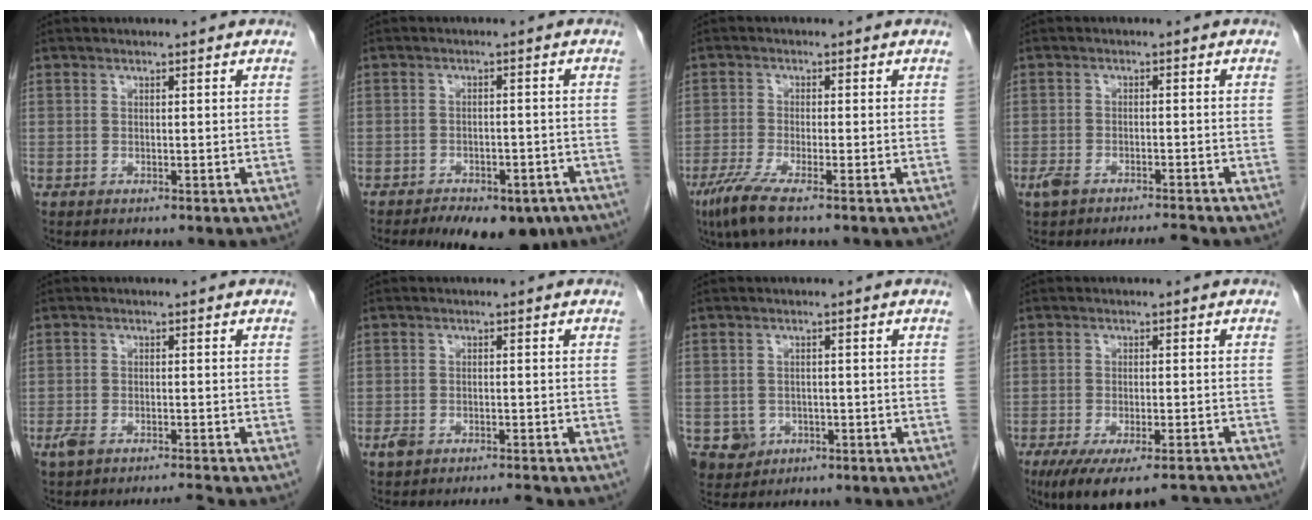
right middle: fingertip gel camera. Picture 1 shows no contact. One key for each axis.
{"total": 11.5, "fx": -8.2, "fy": 5.5, "fz": 5.9, "tx": -0.086, "ty": -0.002, "tz": -0.107}
{"total": 5.2, "fx": -3.4, "fy": 0.2, "fz": 3.9, "tx": -0.082, "ty": -0.017, "tz": -0.068}
{"total": 3.7, "fx": -3.0, "fy": 0.8, "fz": 2.1, "tx": -0.048, "ty": 0.000, "tz": -0.051}
{"total": 3.1, "fx": -2.5, "fy": 0.3, "fz": 1.8, "tx": -0.043, "ty": -0.003, "tz": -0.046}
{"total": 2.8, "fx": -2.2, "fy": 0.7, "fz": 1.5, "tx": -0.038, "ty": 0.000, "tz": -0.037}
{"total": 4.5, "fx": -1.9, "fy": 4.0, "fz": 0.9, "tx": -0.016, "ty": 0.004, "tz": -0.023}
{"total": 12.4, "fx": -10.7, "fy": 2.6, "fz": 5.8, "tx": -0.089, "ty": -0.003, "tz": -0.153}